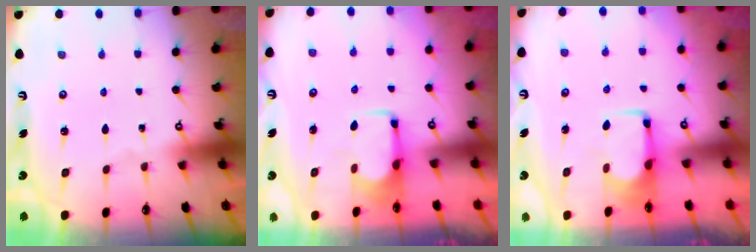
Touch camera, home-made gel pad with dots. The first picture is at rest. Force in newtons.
{"total": 1.8, "press": 1.6, "slide": 0.7}
{"total": 1.8, "press": 1.6, "slide": 0.8}